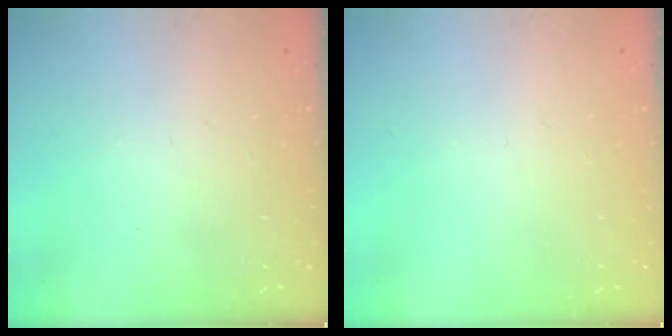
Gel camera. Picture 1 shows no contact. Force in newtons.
{"total": 0.0}